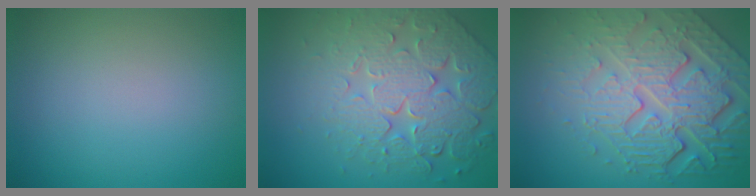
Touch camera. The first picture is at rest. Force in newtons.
{"total": 7.7, "press": 5.8, "slide": 5.1}
{"total": 8.5, "press": 5.9, "slide": 6.2}